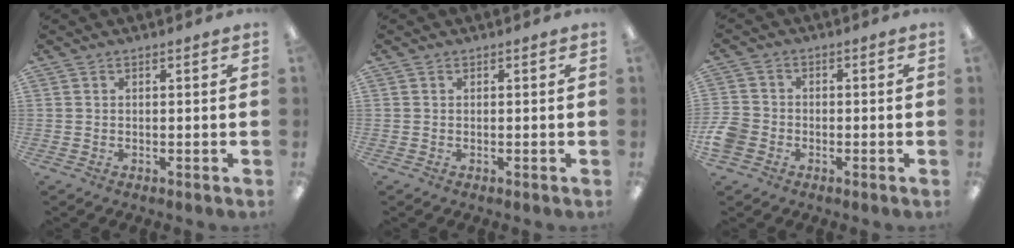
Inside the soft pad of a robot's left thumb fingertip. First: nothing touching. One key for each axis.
{"total": 0.0}
{"total": 5.5, "fx": -2.0, "fy": 4.4, "fz": 2.5, "tx": -0.058, "ty": 0.012, "tz": -0.037}